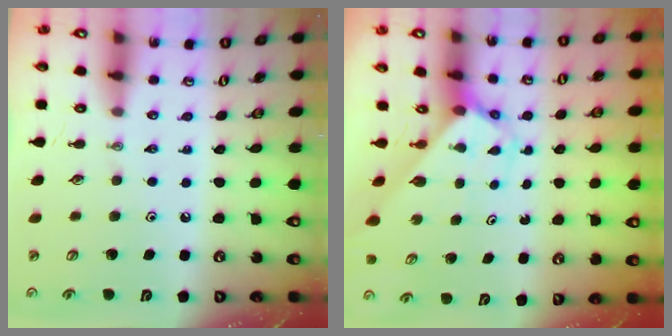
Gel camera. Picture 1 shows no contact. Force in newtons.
{"total": 2.7, "press": 2.7, "slide": 0.3}